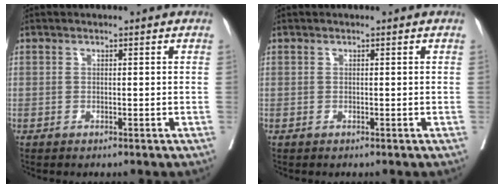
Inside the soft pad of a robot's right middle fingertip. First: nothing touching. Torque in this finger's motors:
{"motor_torque": [0.22, -0.34, 0.00, 0.00]}